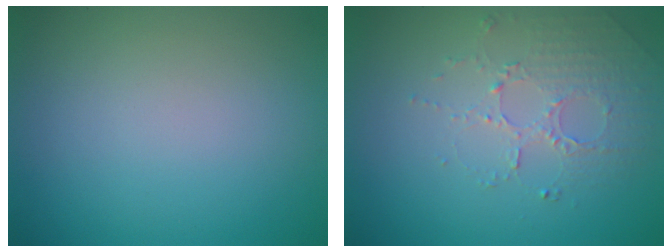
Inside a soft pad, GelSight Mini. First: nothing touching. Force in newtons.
{"total": 1.9, "press": 1.5, "slide": 1.1}